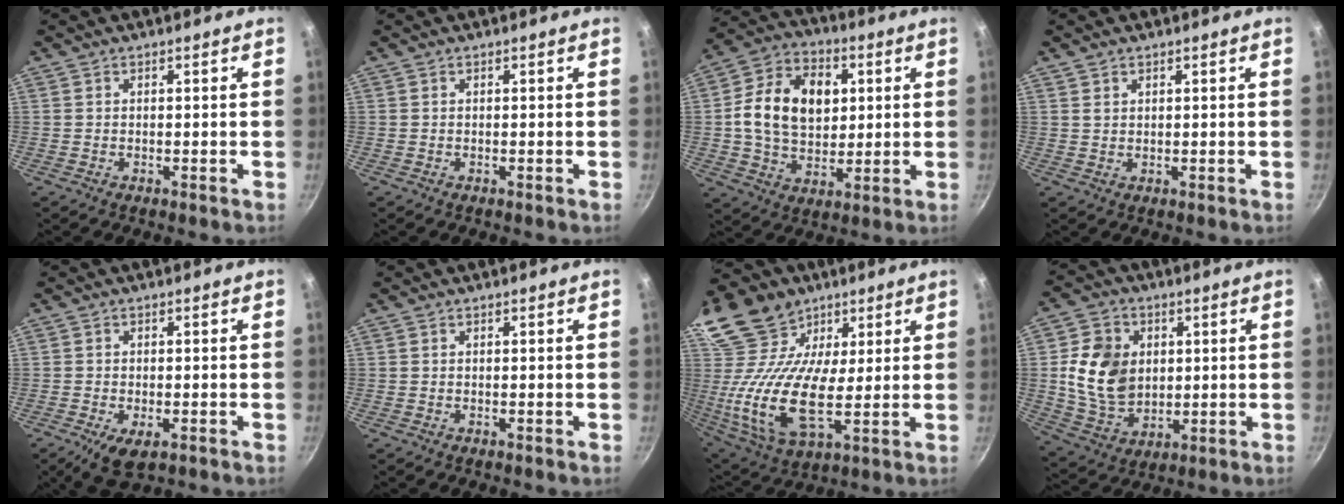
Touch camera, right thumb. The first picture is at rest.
{"total": 0.0}
{"total": 16.3, "force": [2.7, 11.8, 11.0], "torque": [-0.165, 0.008, 0.038]}
{"total": 1.3, "force": [0.8, 0.9, 0.5], "torque": [-0.007, -0.002, 0.016]}
{"total": 5.7, "force": [-2.4, 2.8, 4.3], "torque": [-0.069, -0.004, -0.034]}
{"total": 0.0}
{"total": 22.0, "force": [7.3, 14.6, 14.8], "torque": [-0.287, -0.038, 0.130]}
{"total": 13.8, "force": [1.9, 10.7, 8.4], "torque": [-0.130, -0.010, 0.043]}